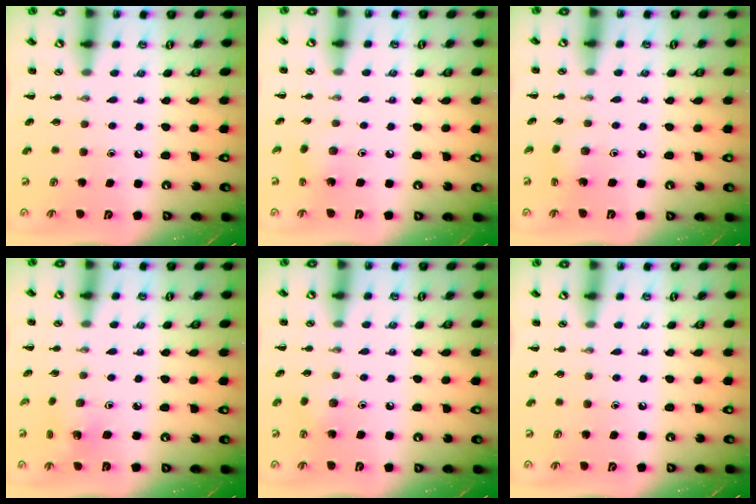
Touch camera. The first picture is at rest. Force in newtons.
{"total": 1.5, "press": 1.5, "slide": 0.5}
{"total": 1.8, "press": 1.7, "slide": 0.7}
{"total": 2.3, "press": 2.2, "slide": 0.7}
{"total": 3.8, "press": 3.7, "slide": 0.9}
{"total": 0.0}